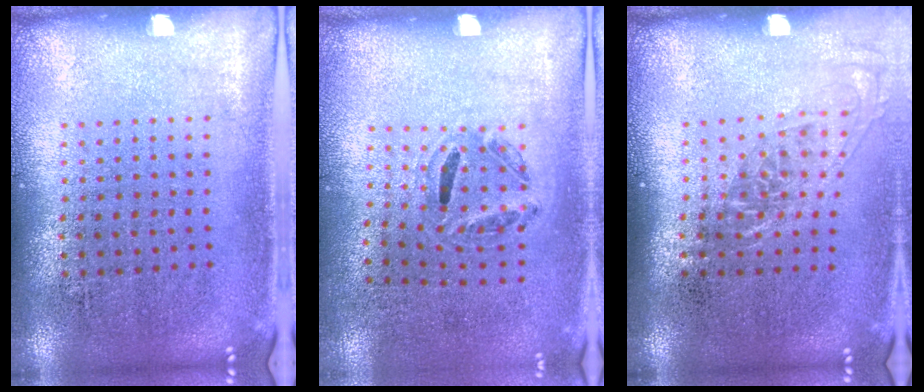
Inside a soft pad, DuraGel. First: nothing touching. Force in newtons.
{"total": 1.1, "press": 0.6, "slide": 0.9}
{"total": 1.3, "press": 1.0, "slide": 0.8}